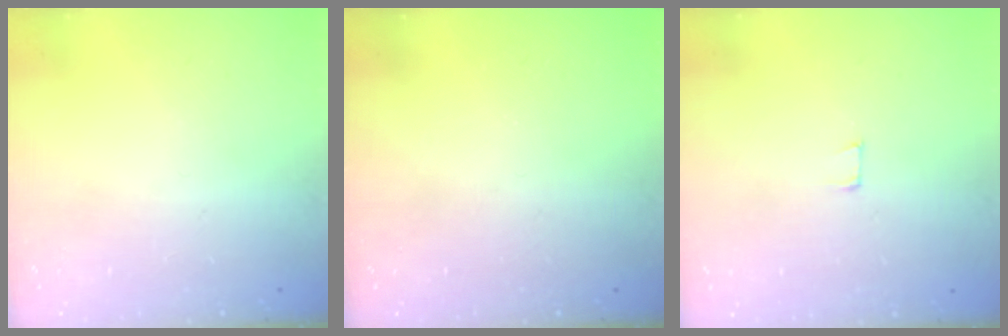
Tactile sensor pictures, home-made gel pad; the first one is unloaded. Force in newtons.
{"total": 0.0}
{"total": 3.8, "press": 3.7, "slide": 1.0}